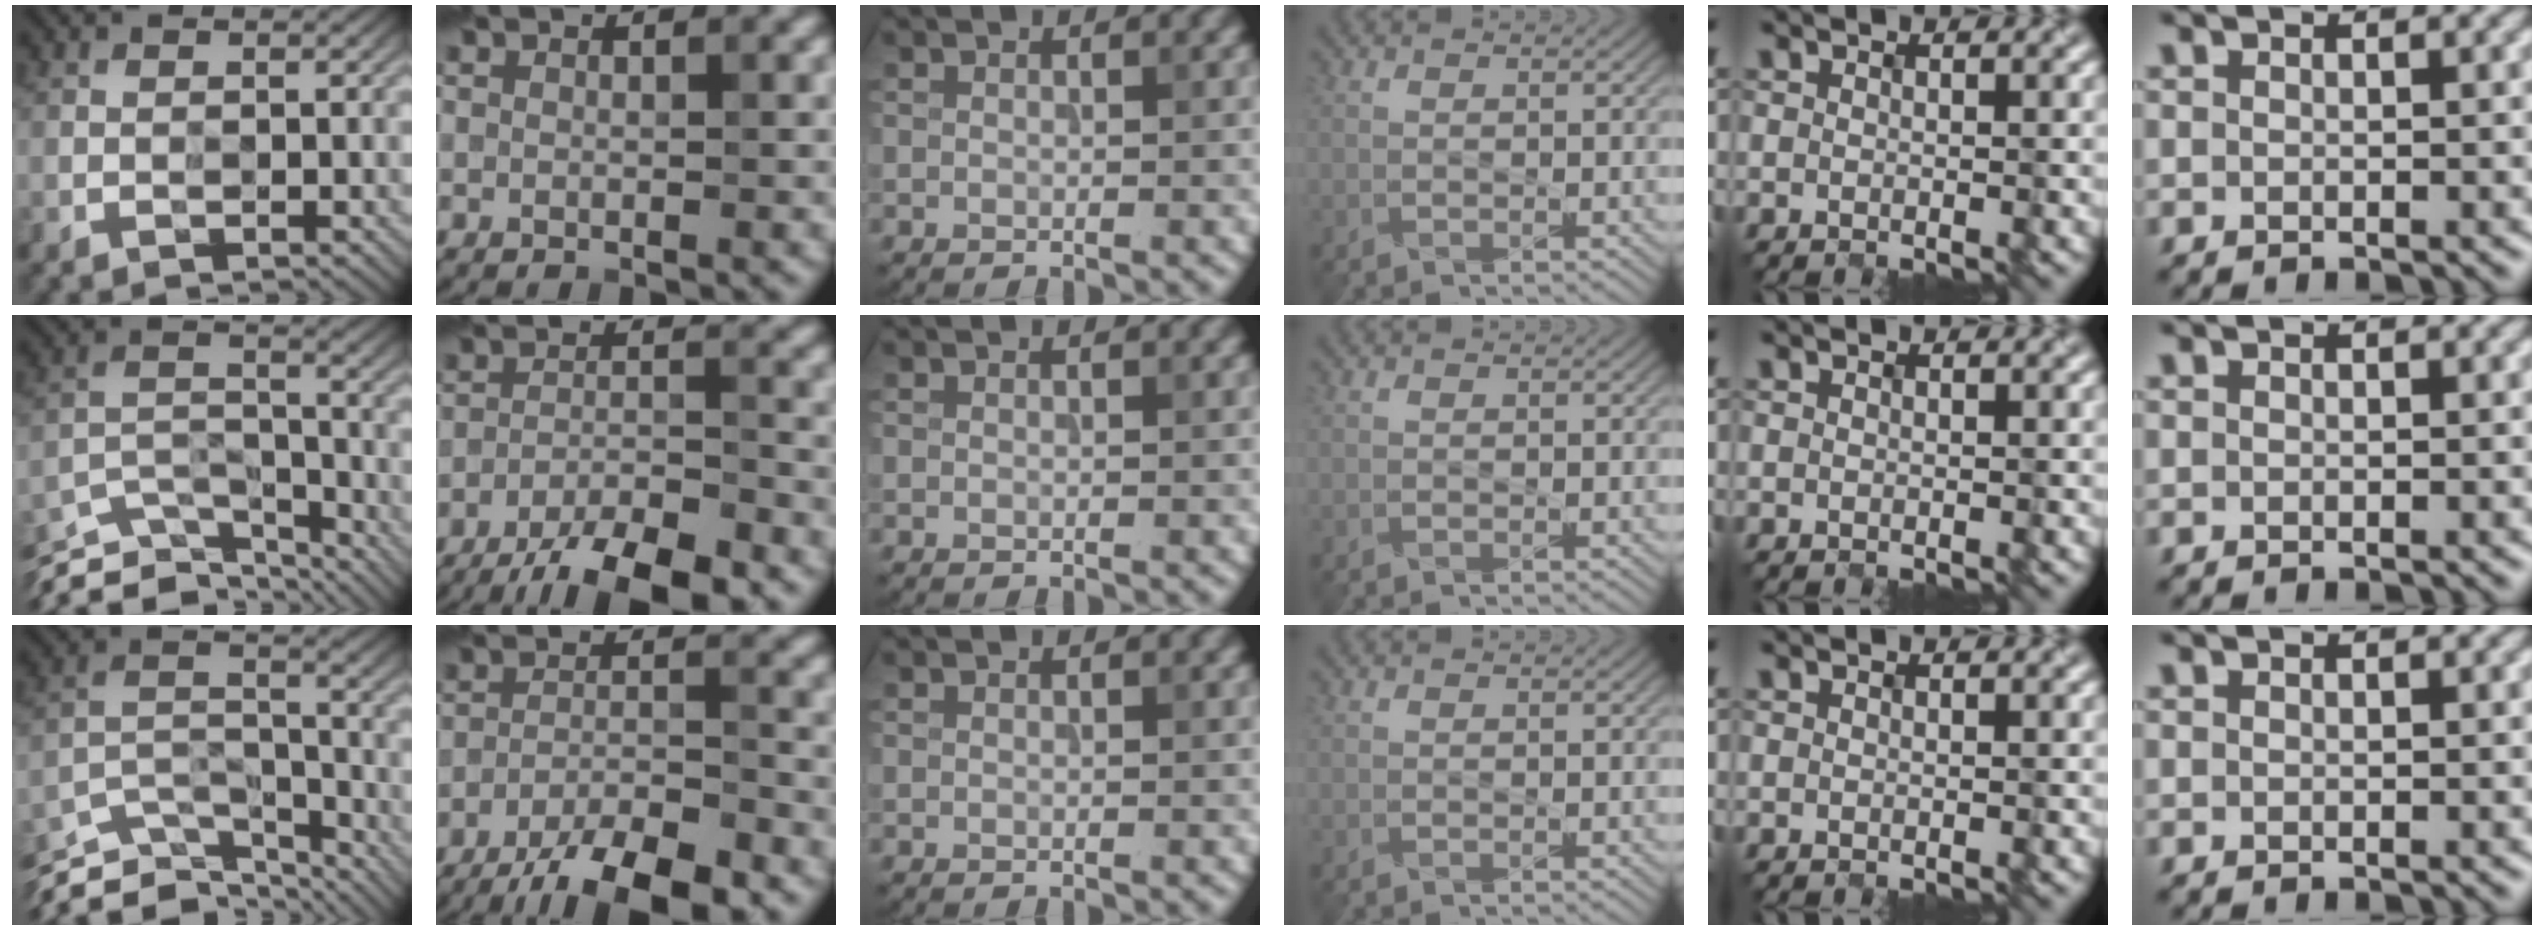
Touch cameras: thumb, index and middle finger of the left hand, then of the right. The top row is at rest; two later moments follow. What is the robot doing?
{"motion": "insert", "object": "pill capsule"}